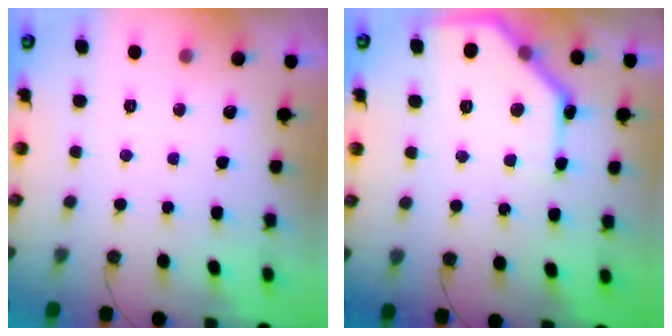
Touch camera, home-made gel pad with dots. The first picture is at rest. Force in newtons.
{"total": 10.5, "press": 10.5, "slide": 0.3}